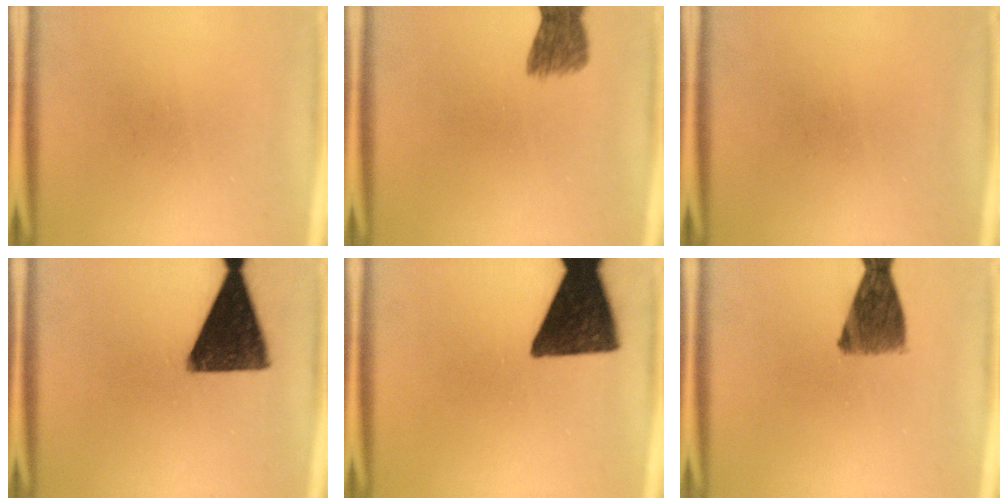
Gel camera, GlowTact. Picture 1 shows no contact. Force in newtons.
{"total": 4.6}
{"total": 0.0}
{"total": 15.0}
{"total": 15.1}
{"total": 8.8}